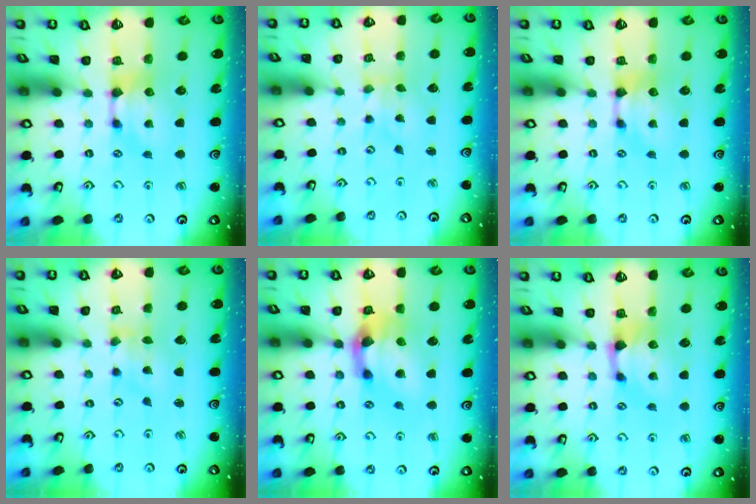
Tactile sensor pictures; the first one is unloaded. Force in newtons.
{"total": 3.4, "press": 3.4, "slide": 0.7}
{"total": 0.0}
{"total": 1.7, "press": 1.3, "slide": 1.0}
{"total": 5.3, "press": 4.8, "slide": 2.2}
{"total": 1.0, "press": 0.5, "slide": 0.8}